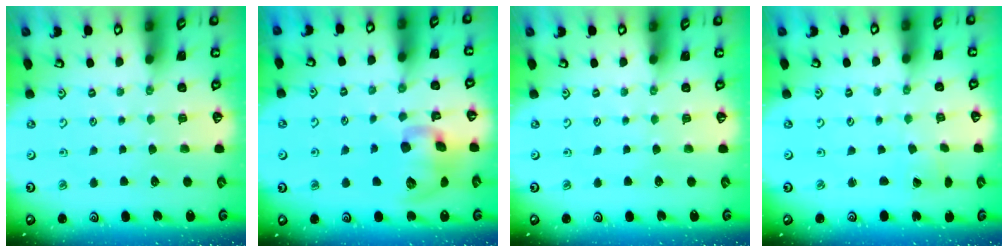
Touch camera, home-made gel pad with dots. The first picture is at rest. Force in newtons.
{"total": 12.8, "press": 12.6, "slide": 2.0}
{"total": 0.0}
{"total": 0.9, "press": 0.9, "slide": 0.1}